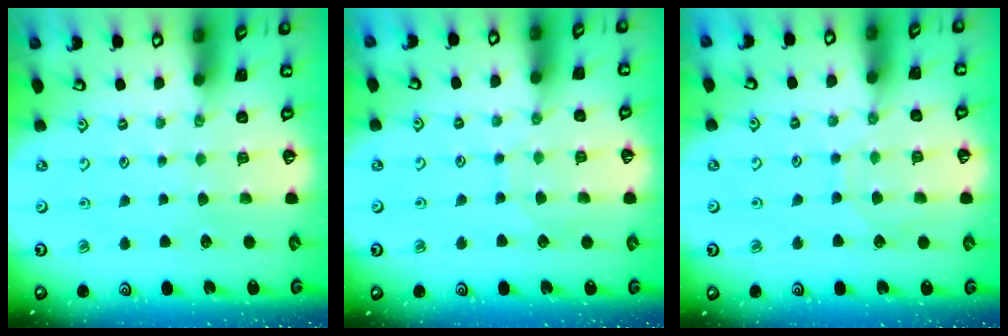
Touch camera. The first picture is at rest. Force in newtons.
{"total": 6.6, "press": 6.6, "slide": 0.4}
{"total": 6.9, "press": 6.8, "slide": 0.5}